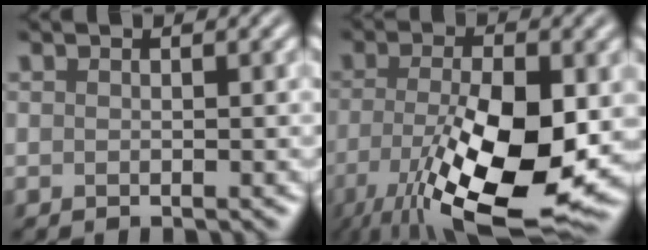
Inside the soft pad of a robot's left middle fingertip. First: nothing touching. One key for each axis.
{"total": 12.4, "fx": -4.1, "fy": 4.3, "fz": 10.8, "tx": -0.205, "ty": -0.029, "tz": -0.062}